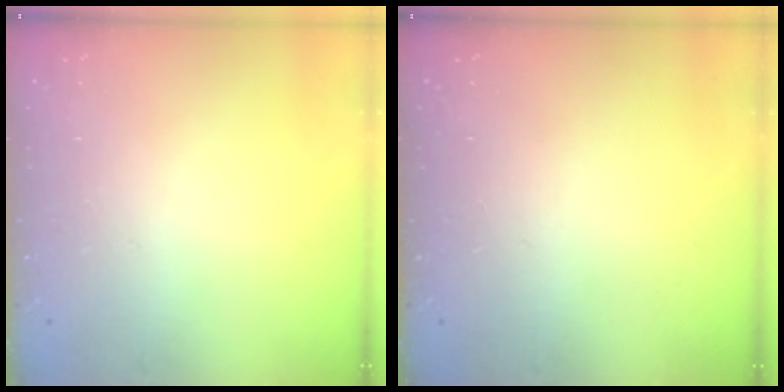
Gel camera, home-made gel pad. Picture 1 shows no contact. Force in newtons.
{"total": 0.0}